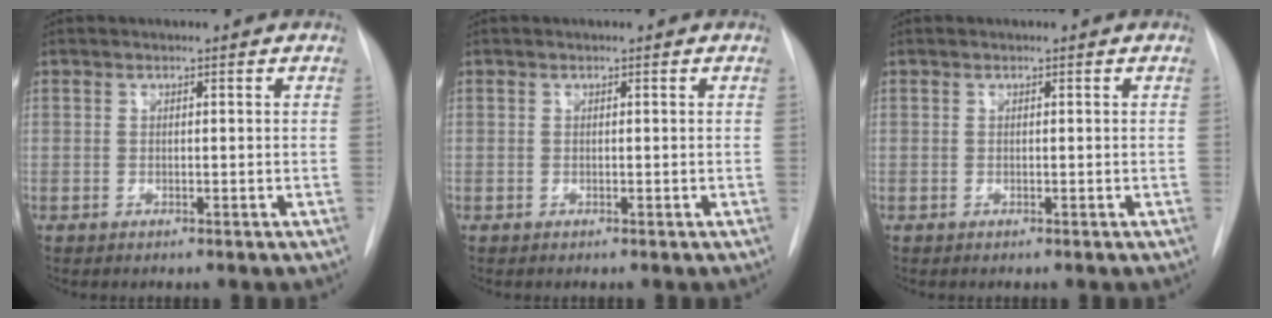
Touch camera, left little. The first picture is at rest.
{"total": 0.0}
{"total": 0.0}